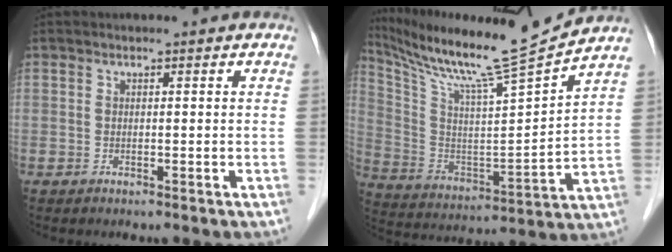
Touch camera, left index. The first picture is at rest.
{"total": 17.2, "force": [15.0, -1.8, 8.3], "torque": [-0.162, -0.032, 0.255]}